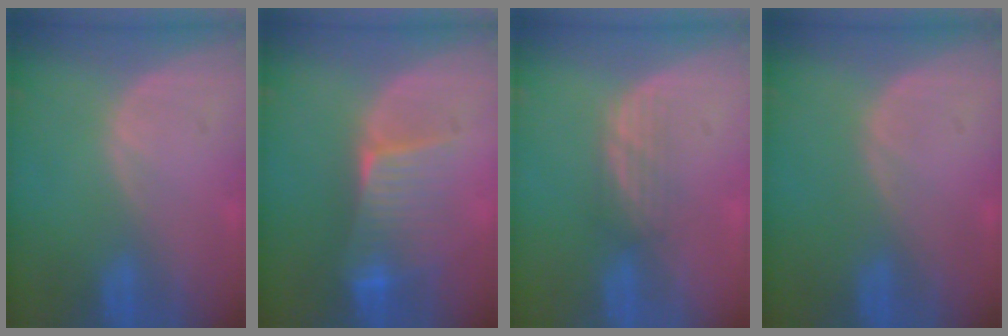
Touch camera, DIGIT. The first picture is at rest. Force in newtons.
{"total": 6.5, "press": 6.4, "slide": 1.5}
{"total": 2.7, "press": 2.5, "slide": 0.9}
{"total": 0.0}